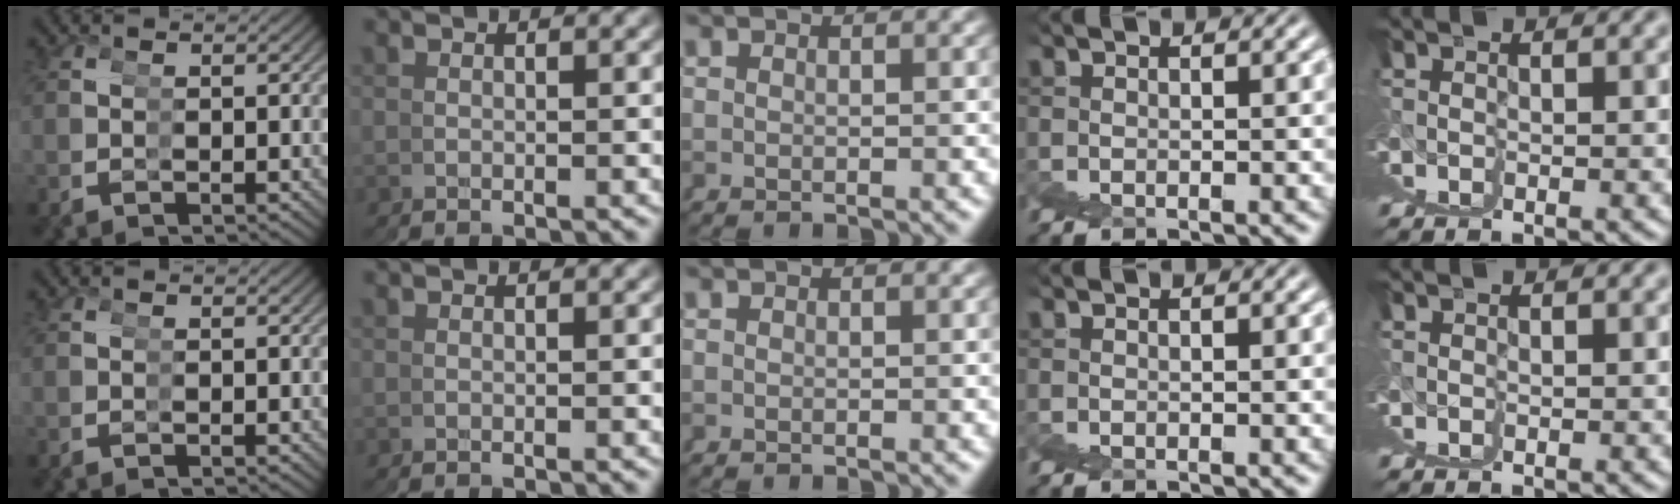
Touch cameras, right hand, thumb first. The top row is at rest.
{}